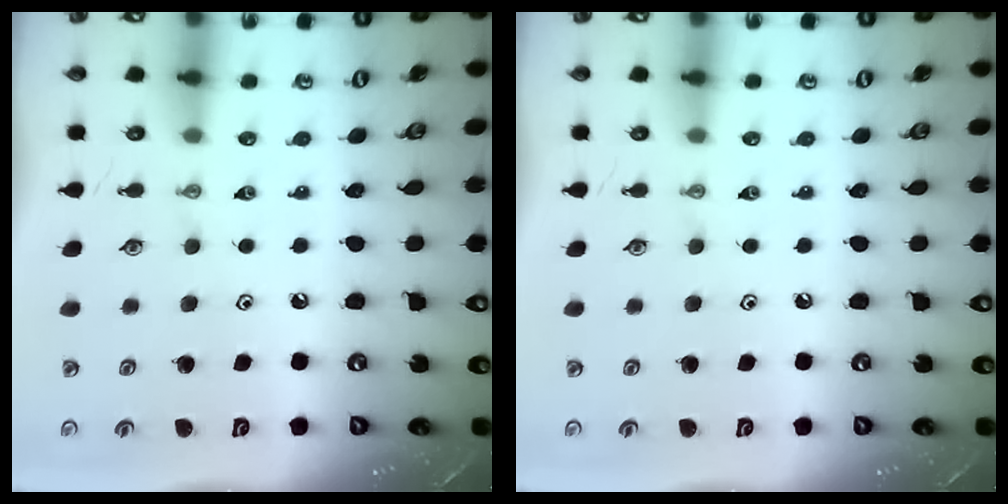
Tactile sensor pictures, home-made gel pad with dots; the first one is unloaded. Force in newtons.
{"total": 0.0}